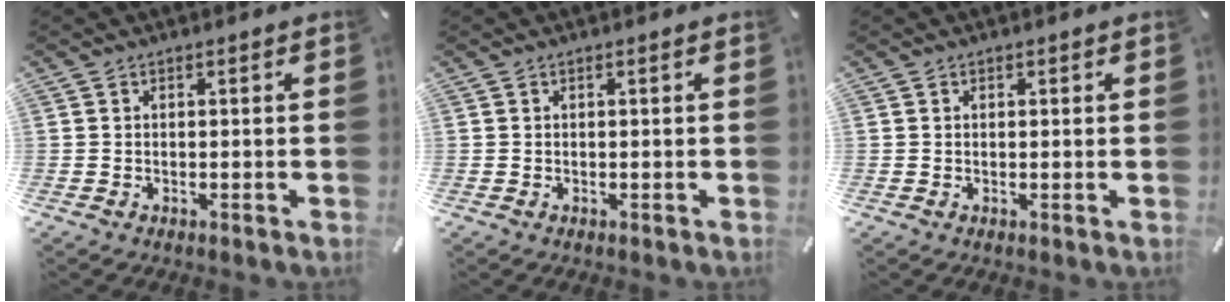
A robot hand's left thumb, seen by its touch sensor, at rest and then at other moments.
{"total": 0.0}
{"total": 0.5, "force": [0.2, 0.4, 0.2], "torque": [-0.005, 0.002, 0.003]}